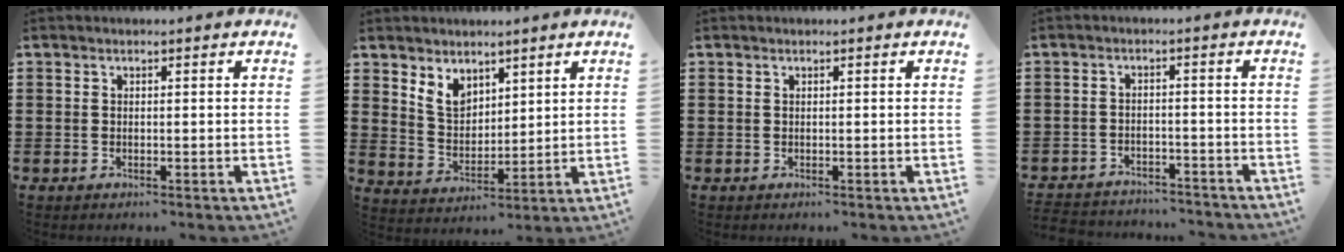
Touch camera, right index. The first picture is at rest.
{"total": 5.1, "force": [3.7, 3.0, 1.5], "torque": [-0.046, -0.001, 0.071]}
{"total": 0.0}
{"total": 3.0, "force": [-2.9, 0.4, -0.1], "torque": [-0.006, 0.001, -0.064]}